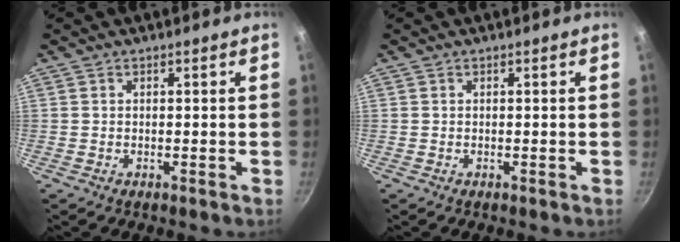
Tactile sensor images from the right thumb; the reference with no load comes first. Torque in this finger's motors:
{"motor_torque": [-0.46, 0.46, 0.02, 0.02, 0.01]}